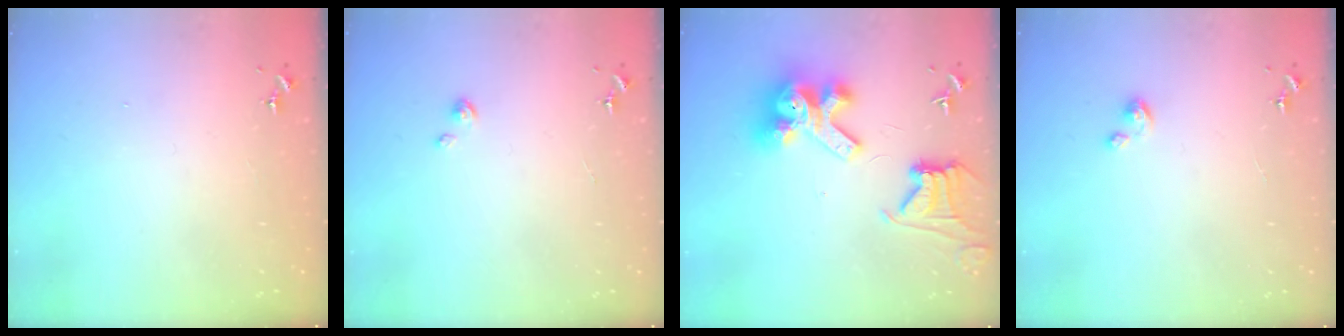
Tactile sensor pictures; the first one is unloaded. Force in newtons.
{"total": 2.2, "press": 2.2, "slide": 0.3}
{"total": 16.2, "press": 16.2, "slide": 1.7}
{"total": 2.1, "press": 2.1, "slide": 0.1}